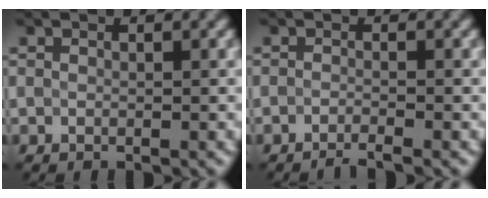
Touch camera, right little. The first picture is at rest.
{"total": 1.8, "force": [-1.8, -0.1, 0.1], "torque": [0.006, -0.005, -0.037]}